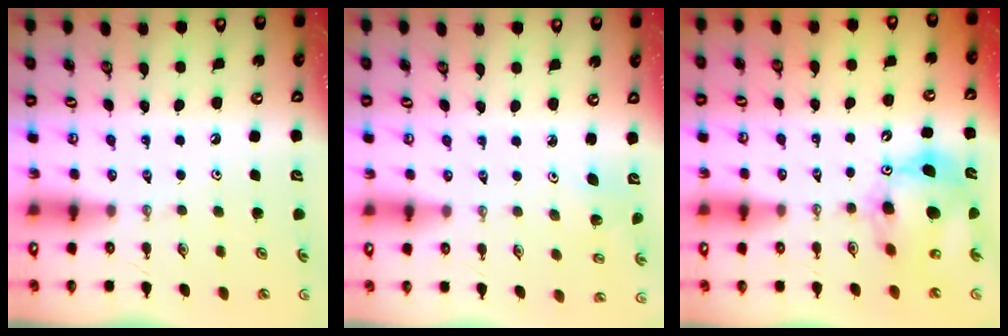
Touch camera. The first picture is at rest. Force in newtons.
{"total": 2.3, "press": 2.3, "slide": 0.2}
{"total": 13.9, "press": 13.8, "slide": 1.6}